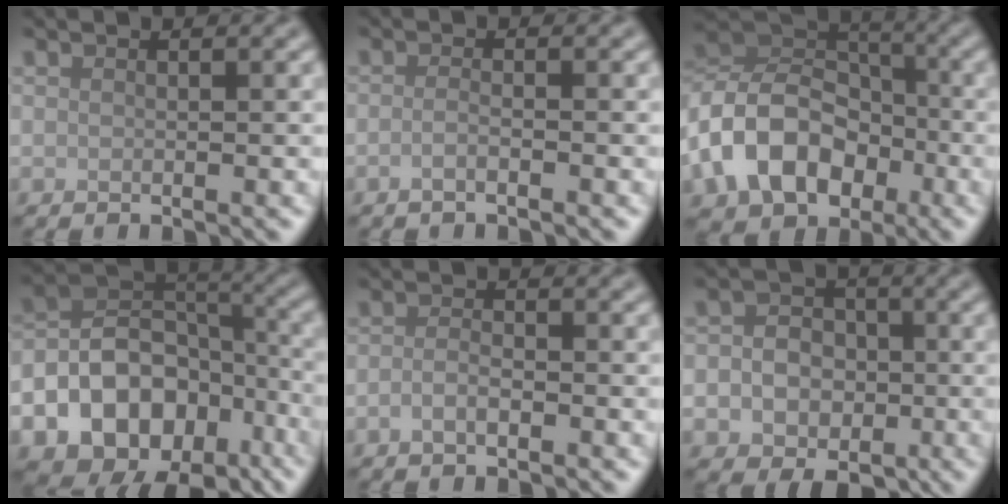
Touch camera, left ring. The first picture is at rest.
{"total": 1.2, "force": [-0.6, 0.4, 0.9], "torque": [-0.015, -0.001, -0.015]}
{"total": 9.8, "force": [-3.5, 7.6, 5.2], "torque": [-0.106, -0.002, -0.078]}
{"total": 14.8, "force": [-7.6, 10.6, 6.9], "torque": [-0.147, -0.006, -0.123]}
{"total": 1.6, "force": [-0.8, 0.7, 1.2], "torque": [-0.025, 0.000, -0.019]}
{"total": 6.8, "force": [-1.5, 5.9, 2.9], "torque": [-0.032, 0.005, -0.046]}